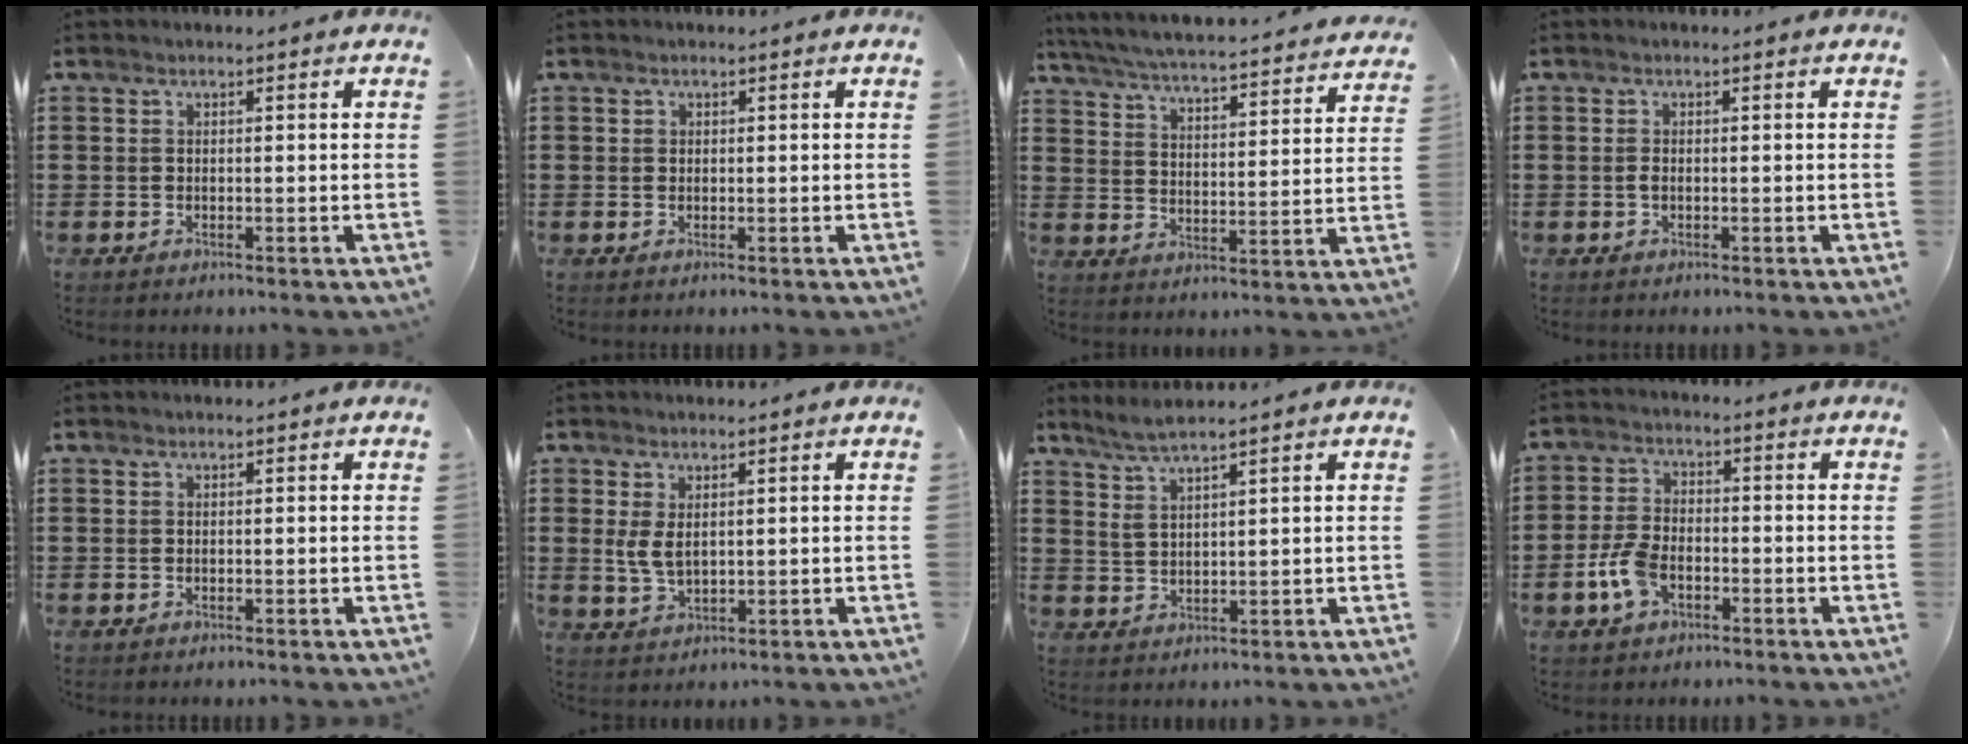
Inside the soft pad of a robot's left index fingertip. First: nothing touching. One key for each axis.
{"total": 0.6, "fx": 0.3, "fy": 0.5, "fz": 0.1, "tx": -0.002, "ty": 0.004, "tz": 0.005}
{"total": 4.5, "fx": 4.3, "fy": -0.5, "fz": 1.3, "tx": -0.047, "ty": -0.037, "tz": 0.066}
{"total": 1.1, "fx": -0.2, "fy": 0.5, "fz": 0.9, "tx": -0.027, "ty": -0.005, "tz": -0.006}
{"total": 0.0}
{"total": 3.6, "fx": 0.8, "fy": 1.9, "fz": 2.9, "tx": -0.076, "ty": 0.000, "tz": 0.011}
{"total": 3.2, "fx": 2.5, "fy": 0.2, "fz": 2.0, "tx": -0.044, "ty": 0.001, "tz": 0.046}
{"total": 6.2, "fx": -2.3, "fy": 3.4, "fz": 4.7, "tx": -0.119, "ty": -0.002, "tz": -0.051}